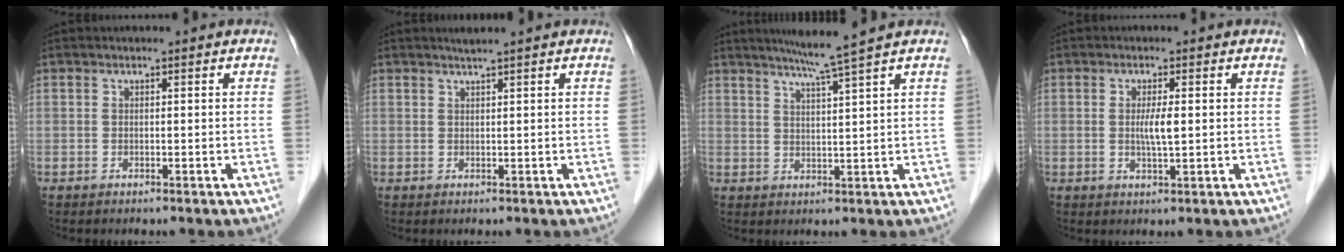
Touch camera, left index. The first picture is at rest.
{"total": 1.7, "force": [1.3, -0.4, 0.9], "torque": [-0.014, 0.004, 0.027]}
{"total": 5.7, "force": [4.4, -2.0, 3.1], "torque": [-0.050, -0.005, 0.077]}
{"total": 2.9, "force": [0.1, 0.2, 2.9], "torque": [-0.057, -0.003, 0.003]}